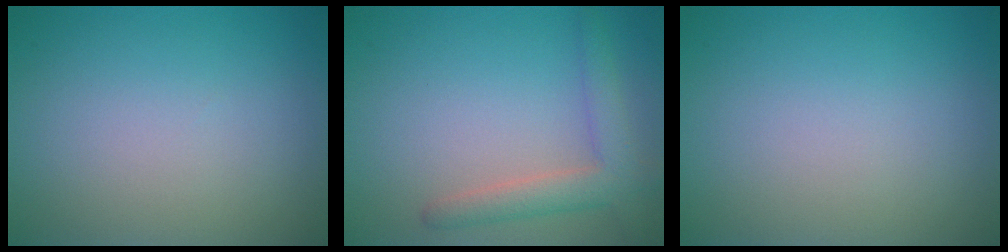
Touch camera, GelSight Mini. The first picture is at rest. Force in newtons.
{"total": 3.4, "press": 3.4, "slide": 0.4}
{"total": 0.0}